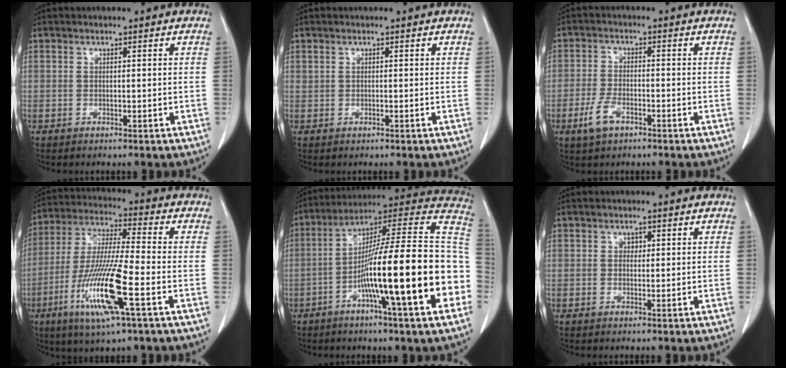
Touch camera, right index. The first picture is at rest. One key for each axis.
{"total": 0.0}
{"total": 4.4, "fx": -2.3, "fy": 2.2, "fz": 3.1, "tx": -0.068, "ty": -0.001, "tz": -0.040}
{"total": 15.0, "fx": -5.4, "fy": 0.7, "fz": 14.0, "tx": -0.288, "ty": -0.022, "tz": -0.101}
{"total": 25.6, "fx": -6.2, "fy": 1.4, "fz": 24.8, "tx": -0.300, "ty": 0.007, "tz": -0.105}
{"total": 0.9, "fx": 0.3, "fy": 0.7, "fz": 0.4, "tx": -0.003, "ty": 0.001, "tz": 0.004}